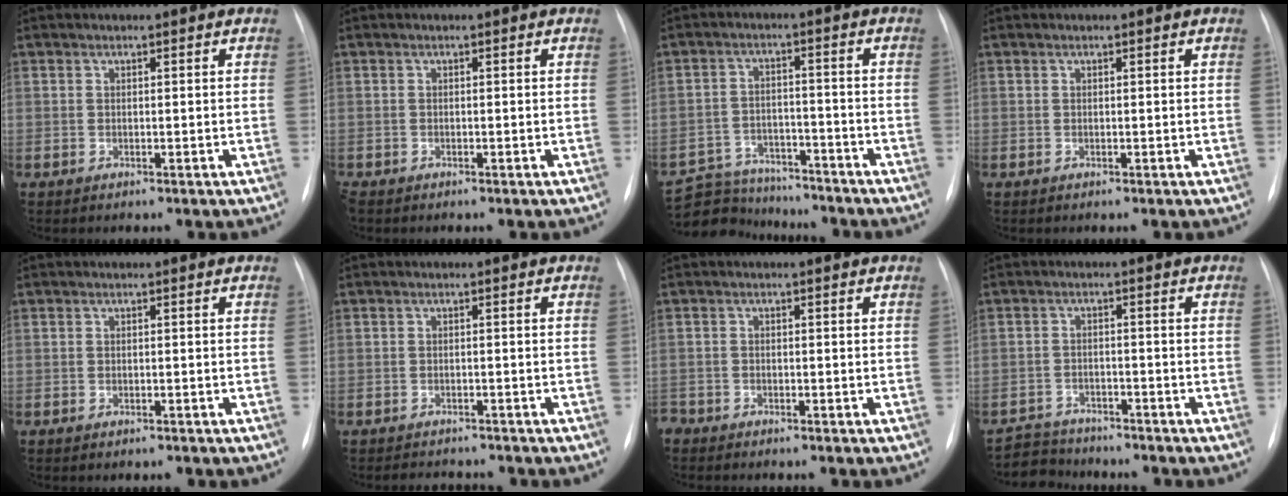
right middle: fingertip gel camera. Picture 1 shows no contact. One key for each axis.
{"total": 0.9, "fx": -0.8, "fy": 0.2, "fz": 0.4, "tx": -0.010, "ty": -0.001, "tz": -0.013}
{"total": 10.7, "fx": -10.0, "fy": 3.6, "fz": 0.9, "tx": -0.015, "ty": 0.019, "tz": -0.154}
{"total": 0.0}
{"total": 0.8, "fx": -0.6, "fy": 0.4, "fz": 0.4, "tx": -0.006, "ty": -0.001, "tz": -0.005}
{"total": 3.8, "fx": -3.5, "fy": 1.4, "fz": 0.7, "tx": -0.009, "ty": -0.003, "tz": -0.046}
{"total": 1.8, "fx": -1.7, "fy": 0.6, "fz": -0.2, "tx": 0.007, "ty": -0.002, "tz": -0.031}
{"total": 5.2, "fx": -4.9, "fy": 1.4, "fz": -0.6, "tx": 0.016, "ty": -0.003, "tz": -0.084}